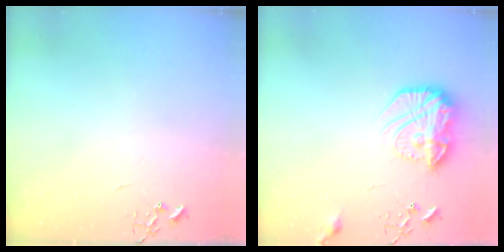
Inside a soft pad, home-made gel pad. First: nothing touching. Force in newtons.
{"total": 15.3, "press": 15.2, "slide": 1.0}